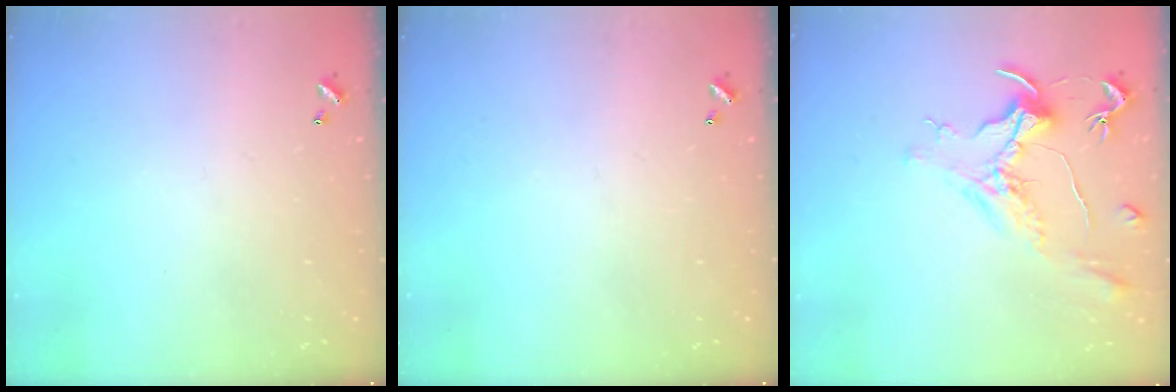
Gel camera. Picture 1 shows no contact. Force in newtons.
{"total": 0.0}
{"total": 1.6, "press": 1.4, "slide": 0.6}